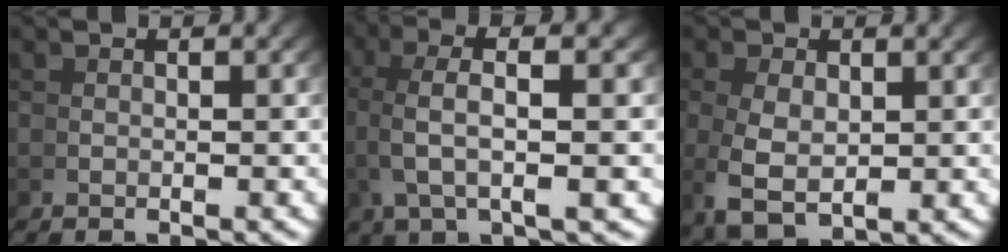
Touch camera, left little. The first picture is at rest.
{"total": 5.2, "force": [2.5, 0.5, 4.5], "torque": [-0.082, 0.024, 0.042]}
{"total": 5.0, "force": [-0.8, 3.3, 3.7], "torque": [-0.095, -0.027, 0.009]}